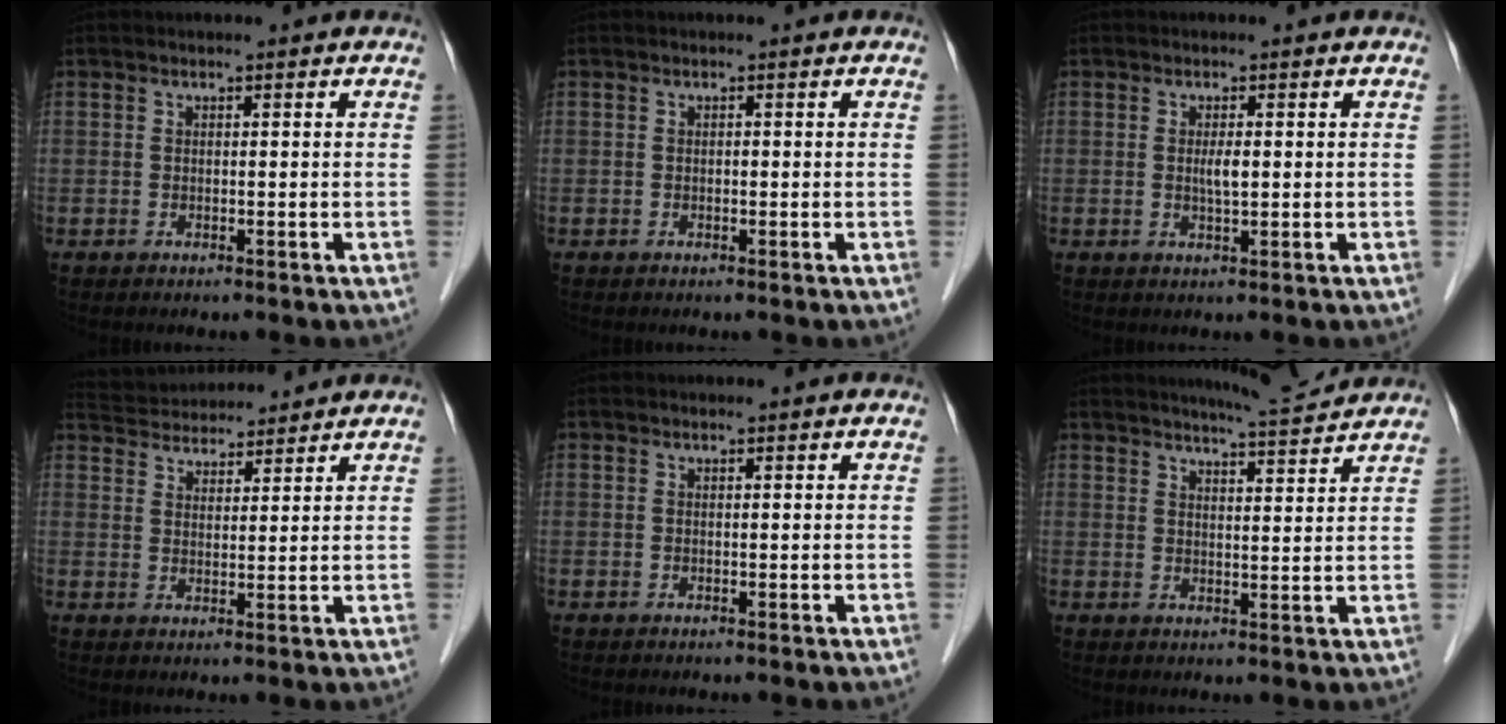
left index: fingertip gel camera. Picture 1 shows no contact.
{"total": 0.0}
{"total": 1.9, "force": [0.2, 0.3, 1.8], "torque": [-0.037, -0.001, 0.004]}
{"total": 10.7, "force": [10.2, 2.0, 2.3], "torque": [-0.043, 0.034, 0.161]}
{"total": 0.7, "force": [0.7, 0.1, 0.1], "torque": [-0.008, 0.007, 0.012]}
{"total": 7.0, "force": [6.8, -0.2, 1.6], "torque": [-0.038, 0.000, 0.093]}